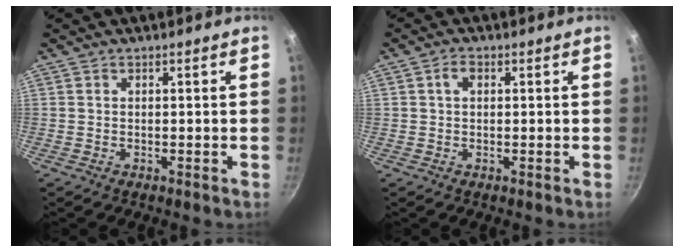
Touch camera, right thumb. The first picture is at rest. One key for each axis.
{"total": 2.1, "fx": 0.5, "fy": 1.4, "fz": 1.5, "tx": -0.024, "ty": 0.005, "tz": 0.007}